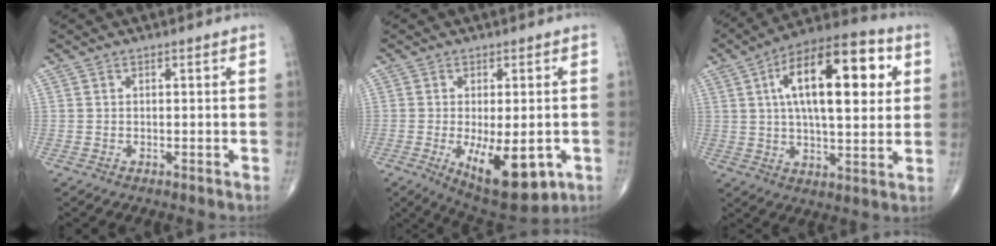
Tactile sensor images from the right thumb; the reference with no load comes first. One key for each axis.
{"total": 12.8, "fx": -3.9, "fy": 5.3, "fz": 11.0, "tx": -0.154, "ty": -0.016, "tz": -0.041}
{"total": 21.7, "fx": 5.5, "fy": 9.0, "fz": 19.0, "tx": -0.281, "ty": 0.007, "tz": 0.077}